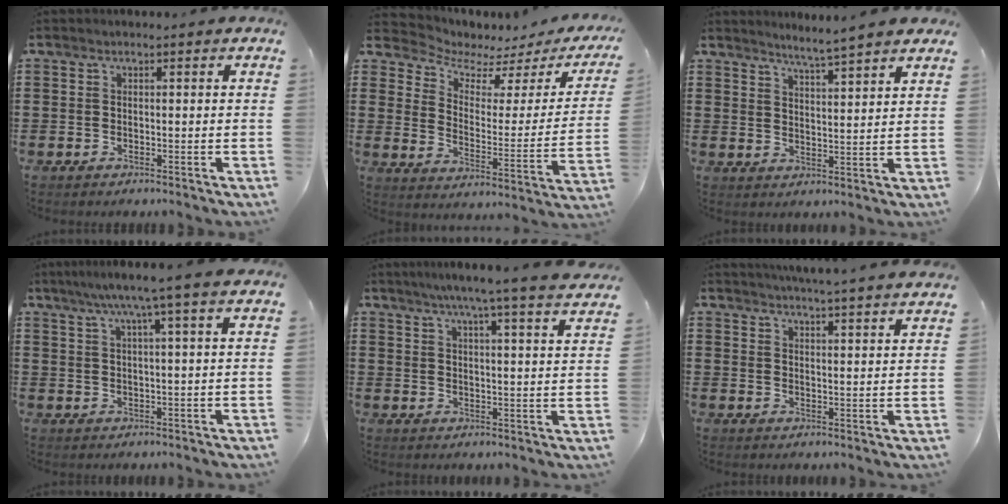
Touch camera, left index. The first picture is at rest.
{"total": 3.7, "force": [3.1, 1.6, 1.3], "torque": [-0.045, -0.029, 0.045]}
{"total": 3.9, "force": [3.7, -1.1, 0.6], "torque": [-0.026, -0.022, 0.063]}
{"total": 5.4, "force": [3.6, -0.7, 4.0], "torque": [-0.088, -0.004, 0.058]}
{"total": 6.0, "force": [5.3, -1.1, 2.7], "torque": [-0.070, -0.031, 0.087]}
{"total": 4.2, "force": [4.1, -0.9, 0.6], "torque": [-0.027, -0.024, 0.070]}